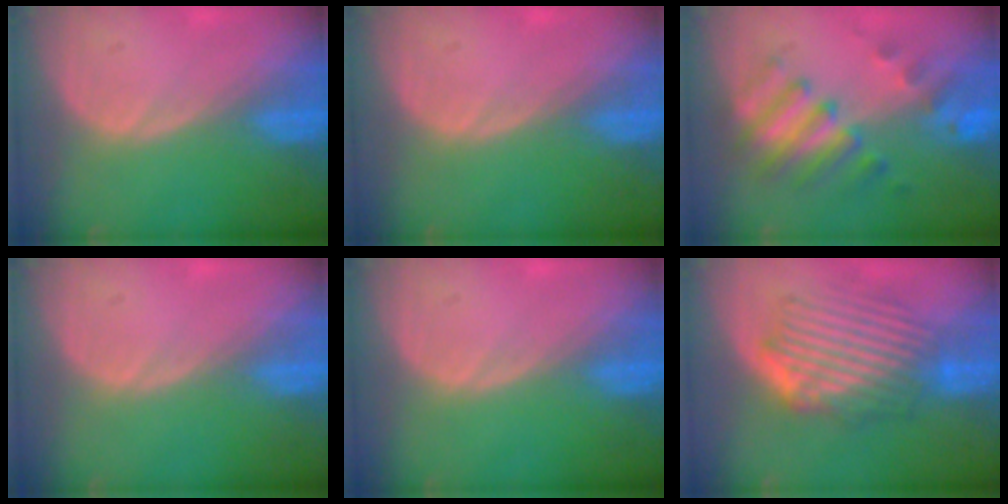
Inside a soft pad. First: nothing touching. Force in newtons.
{"total": 0.0}
{"total": 7.4, "press": 7.3, "slide": 1.3}
{"total": 0.0}
{"total": 0.0}
{"total": 9.1, "press": 8.3, "slide": 3.7}